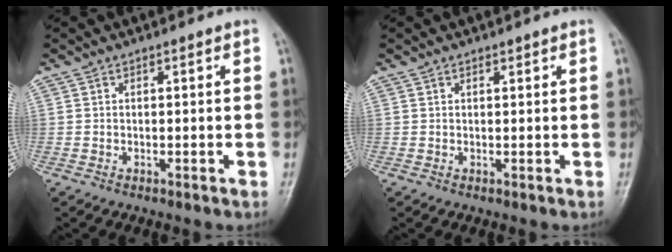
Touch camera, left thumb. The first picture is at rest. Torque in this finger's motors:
{"motor_torque": [-0.29, 0.04, 0.04, 0.07, -0.04]}